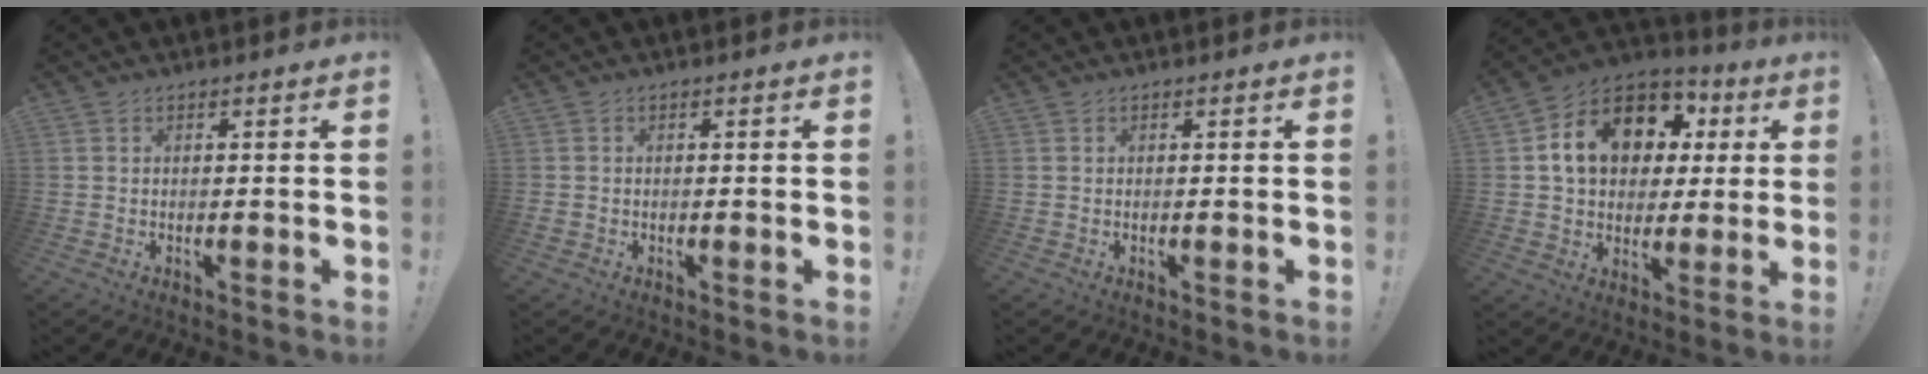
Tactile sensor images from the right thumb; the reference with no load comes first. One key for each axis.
{"total": 0.6, "fx": -0.5, "fy": 0.3, "fz": 0.2, "tx": -0.011, "ty": 0.005, "tz": -0.007}
{"total": 0.0}
{"total": 17.0, "fx": 5.3, "fy": 12.7, "fz": 9.9, "tx": -0.155, "ty": -0.010, "tz": 0.112}